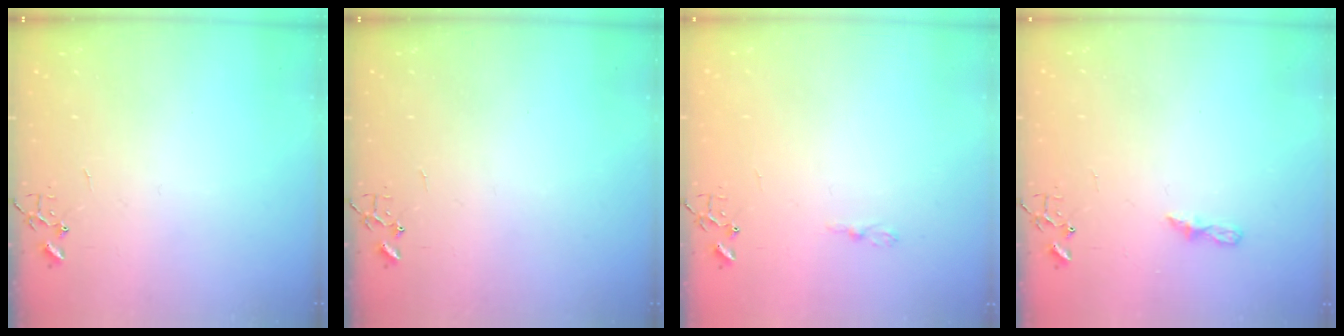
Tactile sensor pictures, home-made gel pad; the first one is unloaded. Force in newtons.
{"total": 0.0}
{"total": 3.6, "press": 3.6, "slide": 0.4}
{"total": 5.3, "press": 5.3, "slide": 0.6}